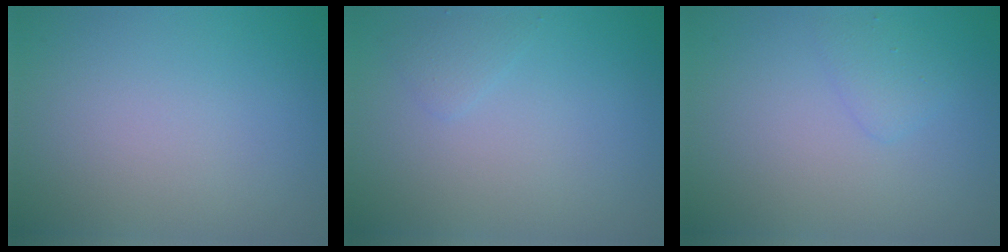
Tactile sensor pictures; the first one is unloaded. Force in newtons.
{"total": 1.0, "press": 1.0, "slide": 0.1}
{"total": 1.3, "press": 1.3, "slide": 0.1}